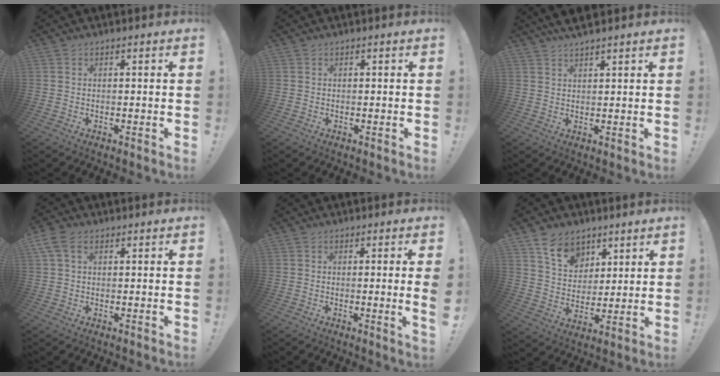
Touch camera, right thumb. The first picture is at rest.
{"total": 0.0}
{"total": 3.8, "force": [3.4, 0.4, 1.7], "torque": [-0.027, -0.017, 0.062]}
{"total": 4.8, "force": [1.9, 3.1, 3.1], "torque": [-0.063, 0.006, 0.040]}
{"total": 3.4, "force": [0.0, -0.7, 3.4], "torque": [-0.046, -0.009, -0.001]}
{"total": 11.5, "force": [7.2, 7.9, 4.1], "torque": [-0.076, -0.041, 0.144]}